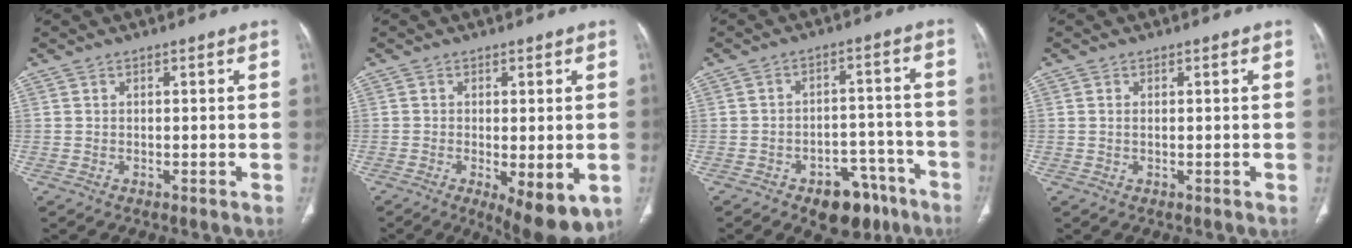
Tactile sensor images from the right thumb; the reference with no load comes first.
{"total": 9.6, "force": [-3.2, 3.4, 8.3], "torque": [-0.117, -0.021, -0.042]}
{"total": 11.1, "force": [-7.3, 6.4, 5.4], "torque": [-0.036, 0.062, -0.097]}
{"total": 0.6, "force": [0.1, 0.3, 0.5], "torque": [-0.017, 0.002, 0.004]}